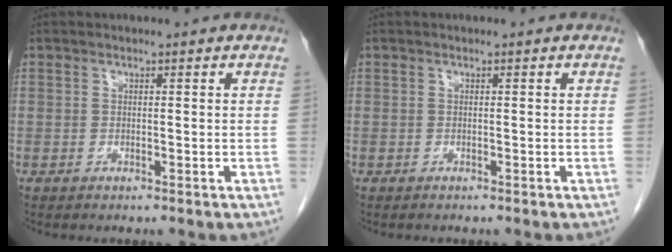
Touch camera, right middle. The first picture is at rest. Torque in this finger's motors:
{"motor_torque": [-0.27, 0.02, 0.09, 0.01]}